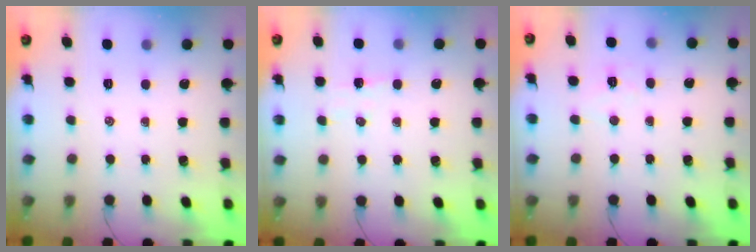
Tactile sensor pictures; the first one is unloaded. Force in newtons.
{"total": 4.0, "press": 3.9, "slide": 0.9}
{"total": 4.8, "press": 4.7, "slide": 1.0}